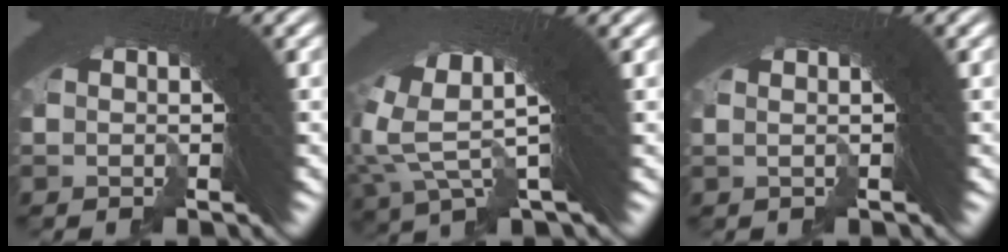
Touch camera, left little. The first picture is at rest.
{"total": 9.1, "force": [2.8, 4.6, 7.3], "torque": [-0.127, 0.018, 0.034]}
{"total": 1.9, "force": [0.8, -0.6, 1.7], "torque": [-0.002, 0.022, 0.004]}